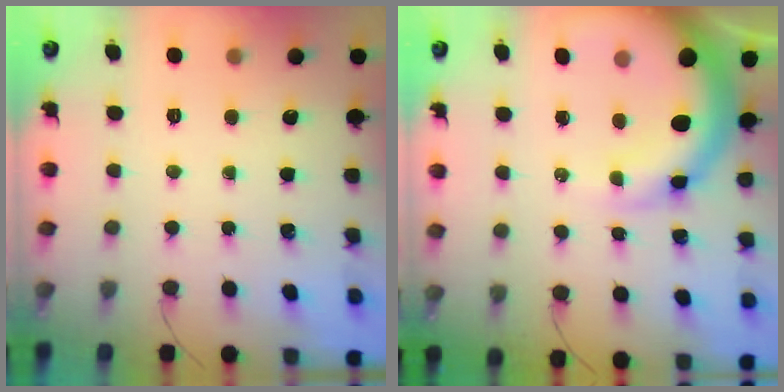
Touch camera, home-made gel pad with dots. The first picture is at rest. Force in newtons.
{"total": 11.4, "press": 10.9, "slide": 3.1}